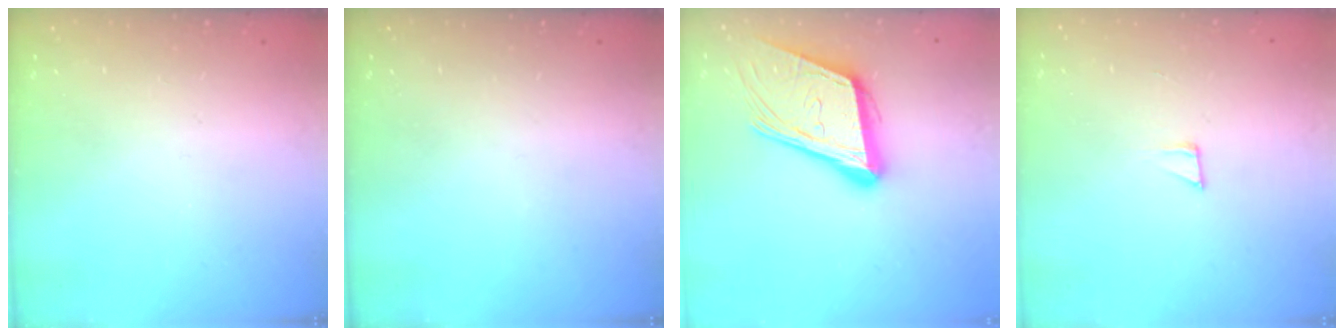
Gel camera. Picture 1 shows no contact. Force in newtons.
{"total": 0.0}
{"total": 18.8, "press": 18.4, "slide": 4.2}
{"total": 3.6, "press": 3.6, "slide": 0.3}